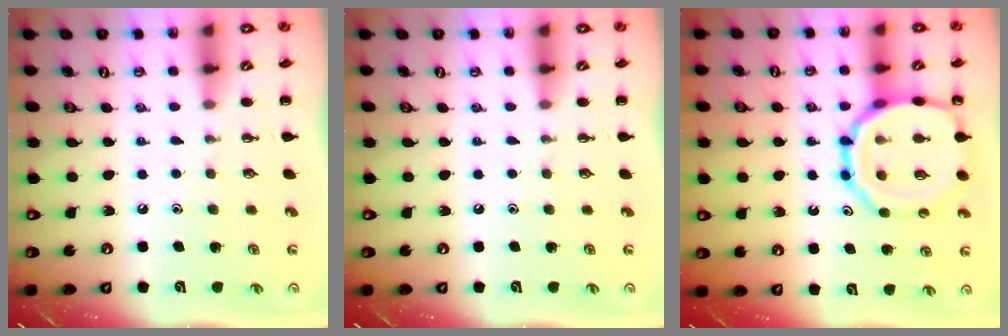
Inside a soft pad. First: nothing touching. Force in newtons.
{"total": 0.0}
{"total": 16.6, "press": 16.5, "slide": 2.1}